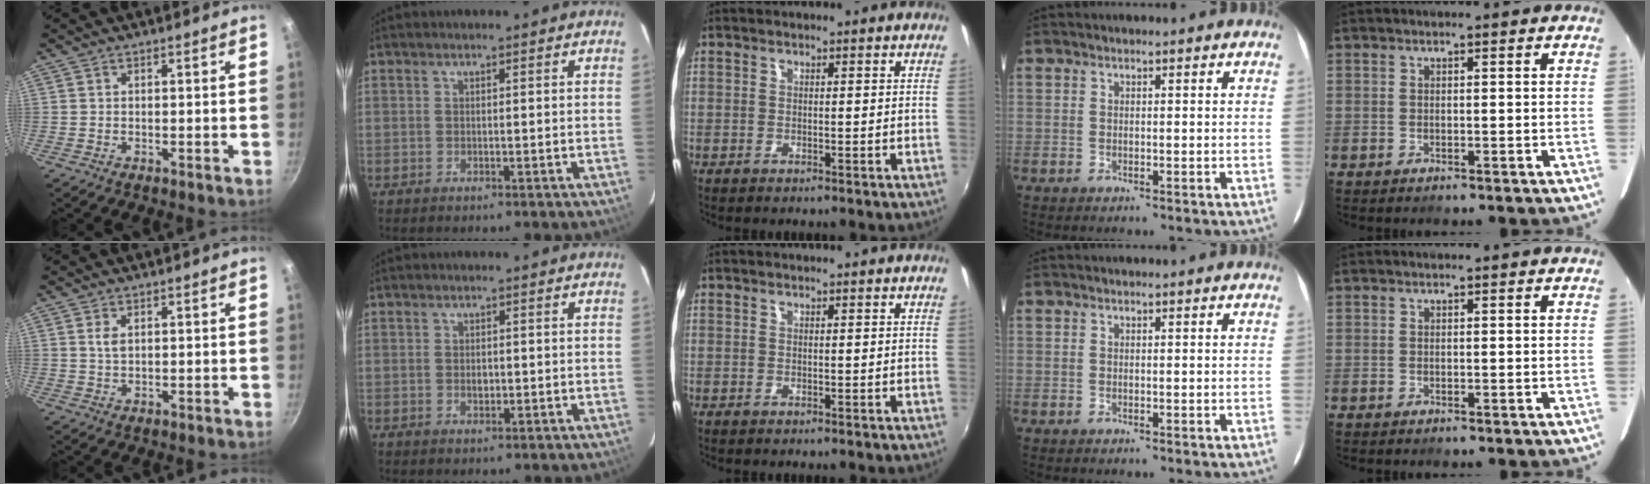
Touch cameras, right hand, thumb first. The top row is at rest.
{"thumb": {"total": 2.0, "force": [0.7, 1.2, 1.5], "torque": [-0.029, -0.003, 0.013]}, "index": {"total": 1.6, "force": [-0.2, 1.2, 1.1], "torque": [-0.019, 0.002, -0.004]}}